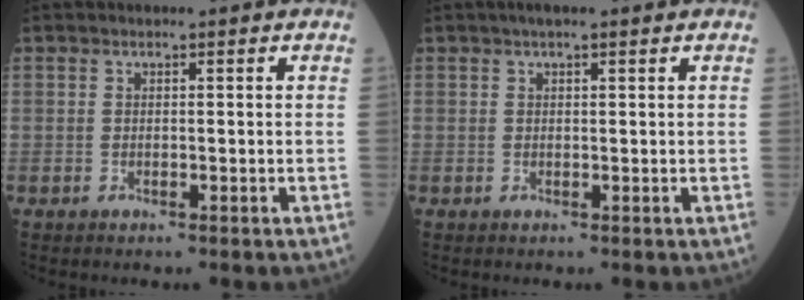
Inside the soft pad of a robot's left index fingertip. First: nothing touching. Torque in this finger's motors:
{"motor_torque": [-0.01, -0.13, 0.12, 0.02]}